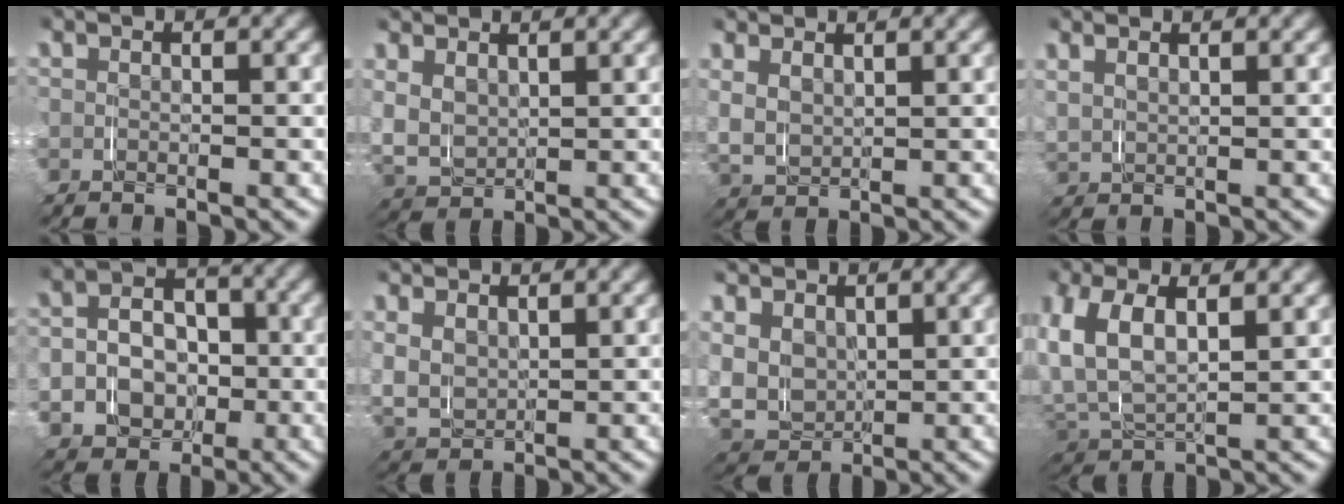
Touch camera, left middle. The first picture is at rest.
{"total": 4.1, "force": [2.4, 3.2, 0.8], "torque": [-0.034, -0.007, 0.039]}
{"total": 2.6, "force": [2.3, 1.1, 0.0], "torque": [-0.010, -0.001, 0.042]}
{"total": 2.0, "force": [2.0, -0.1, 0.1], "torque": [0.001, 0.004, 0.036]}
{"total": 5.2, "force": [-1.6, 4.8, 1.3], "torque": [0.011, -0.023, -0.025]}
{"total": 3.5, "force": [2.4, 2.5, 0.4], "torque": [-0.021, -0.004, 0.039]}
{"total": 6.0, "force": [2.2, 5.4, 1.6], "torque": [-0.045, -0.024, 0.035]}
{"total": 4.4, "force": [1.9, 3.0, 2.6], "torque": [-0.083, -0.012, 0.033]}